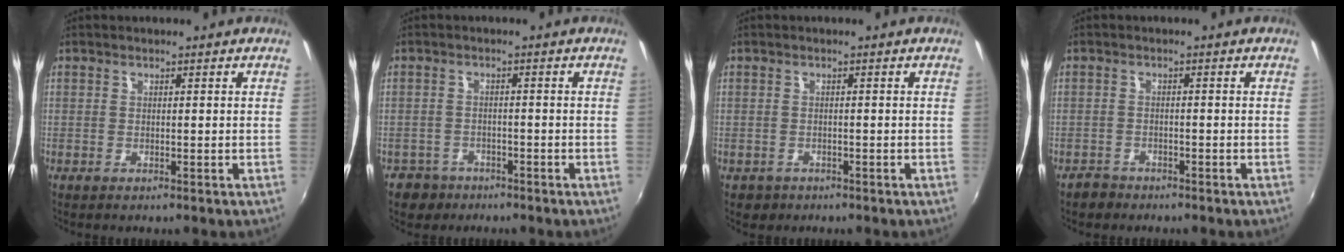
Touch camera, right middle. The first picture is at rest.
{"total": 4.5, "force": [-3.1, 3.2, 0.6], "torque": [-0.028, 0.007, -0.050]}
{"total": 2.4, "force": [-1.3, 1.9, 0.7], "torque": [-0.020, -0.003, -0.016]}
{"total": 2.5, "force": [-2.0, 1.4, 0.2], "torque": [-0.013, 0.002, -0.036]}